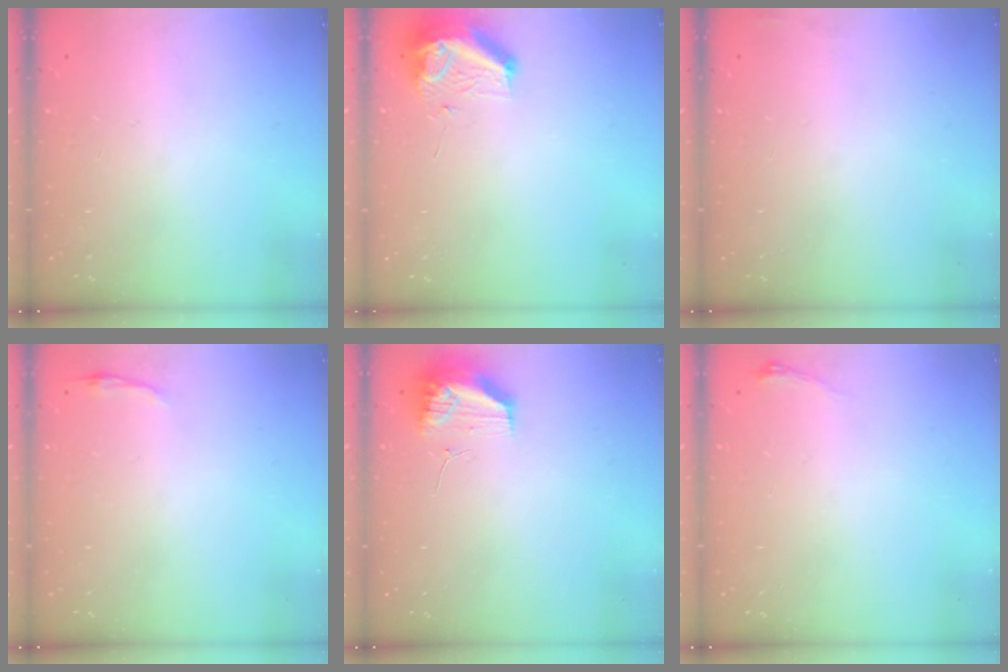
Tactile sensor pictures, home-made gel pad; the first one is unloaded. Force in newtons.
{"total": 8.7, "press": 8.6, "slide": 1.0}
{"total": 2.9, "press": 2.4, "slide": 1.6}
{"total": 2.8, "press": 2.8, "slide": 0.6}
{"total": 9.7, "press": 9.7, "slide": 0.9}
{"total": 3.1, "press": 3.0, "slide": 0.9}